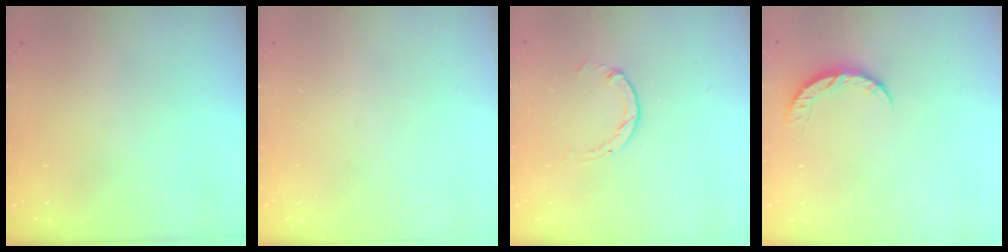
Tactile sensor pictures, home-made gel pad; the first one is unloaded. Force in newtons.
{"total": 0.0}
{"total": 0.0}
{"total": 6.5, "press": 6.5, "slide": 0.6}